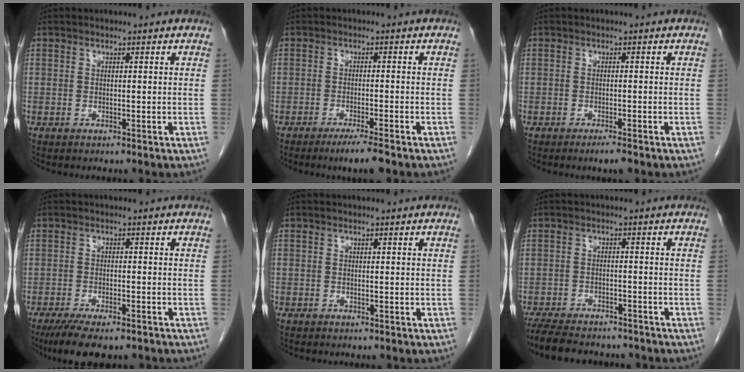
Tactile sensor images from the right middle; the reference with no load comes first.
{"total": 4.2, "force": [-3.0, -0.1, 2.9], "torque": [-0.047, -0.011, -0.051]}
{"total": 1.8, "force": [-1.3, 0.1, 1.2], "torque": [-0.022, -0.003, -0.021]}
{"total": 9.9, "force": [-7.8, 2.6, 5.4], "torque": [-0.080, -0.012, -0.118]}
{"total": 0.7, "force": [-0.5, 0.4, 0.1], "torque": [-0.004, 0.003, -0.008]}
{"total": 13.1, "force": [-11.3, 4.1, 5.3], "torque": [-0.111, -0.007, -0.162]}